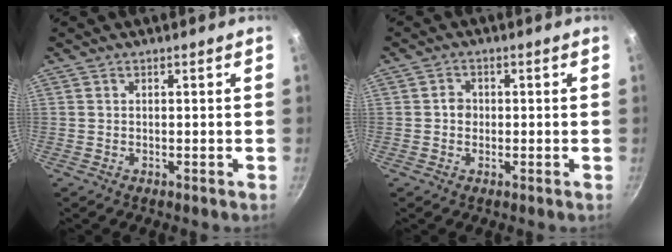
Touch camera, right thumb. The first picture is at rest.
{"total": 2.2, "force": [-0.1, 2.0, 1.0], "torque": [-0.007, 0.007, -0.006]}